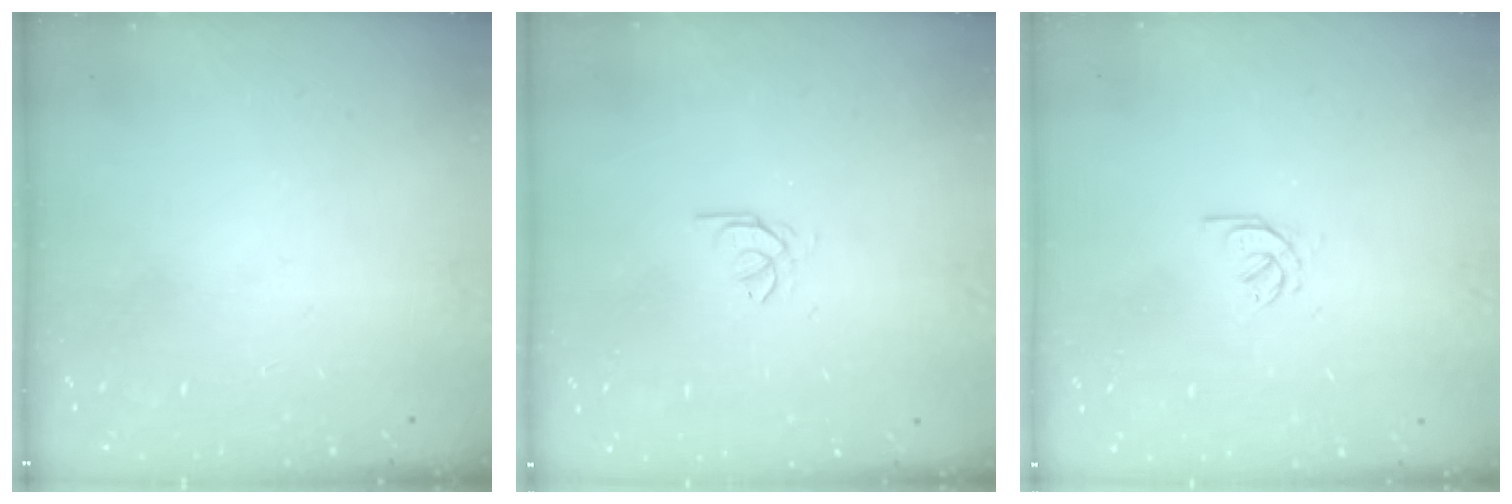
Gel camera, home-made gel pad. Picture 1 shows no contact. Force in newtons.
{"total": 0.9, "press": 0.8, "slide": 0.4}
{"total": 2.6, "press": 2.5, "slide": 0.7}